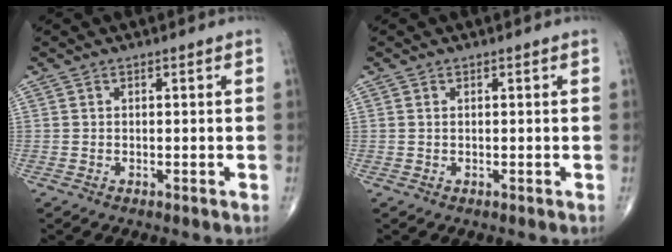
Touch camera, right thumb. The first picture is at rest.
{"total": 0.0}